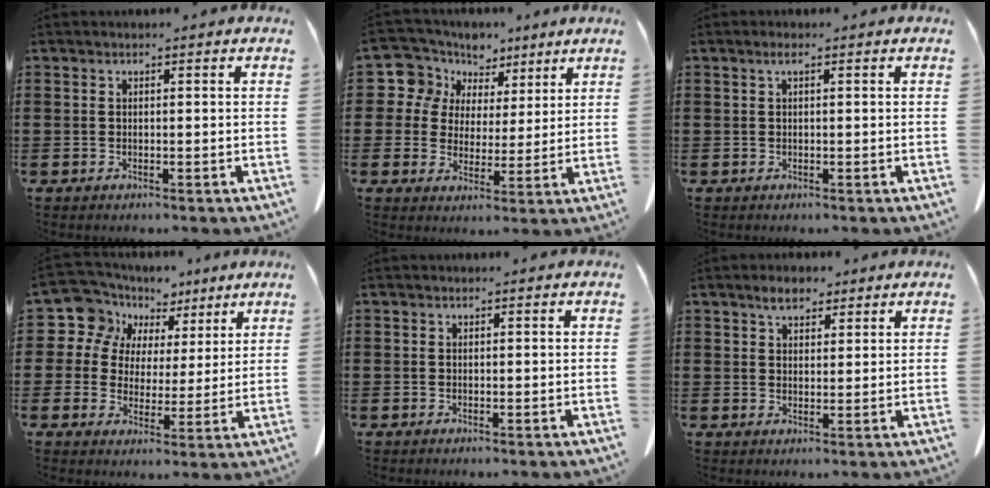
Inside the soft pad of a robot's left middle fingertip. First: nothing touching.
{"total": 7.8, "force": [4.5, 6.3, 0.7], "torque": [-0.073, -0.015, 0.081]}
{"total": 1.0, "force": [0.3, 0.2, 1.0], "torque": [-0.020, 0.003, 0.004]}
{"total": 9.0, "force": [5.7, 6.8, 1.4], "torque": [-0.092, -0.031, 0.106]}
{"total": 0.0}
{"total": 3.7, "force": [2.9, 1.6, 1.7], "torque": [-0.031, 0.003, 0.051]}